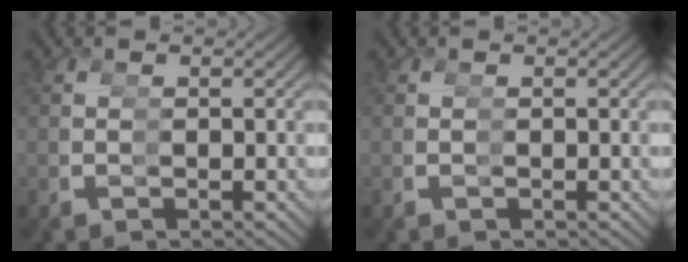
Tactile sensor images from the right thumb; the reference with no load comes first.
{"total": 0.0}